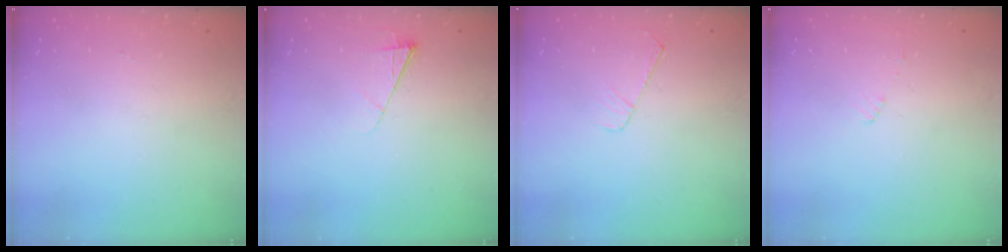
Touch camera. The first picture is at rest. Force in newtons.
{"total": 4.8, "press": 4.8, "slide": 0.6}
{"total": 3.9, "press": 3.8, "slide": 0.5}
{"total": 4.0, "press": 3.9, "slide": 0.5}